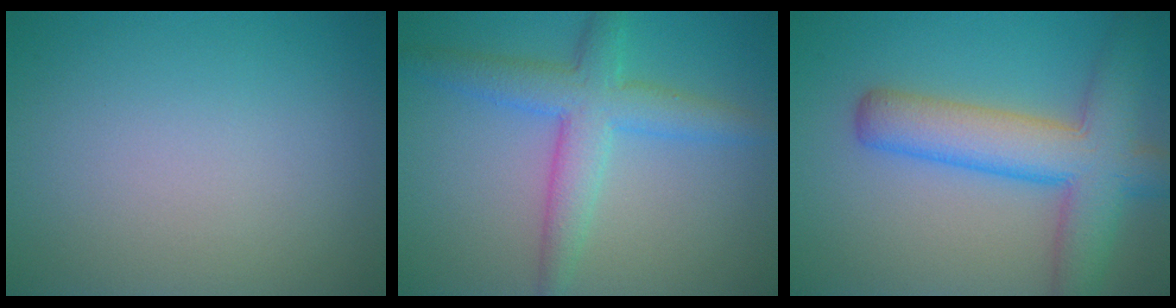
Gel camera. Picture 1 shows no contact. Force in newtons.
{"total": 4.9, "press": 4.9, "slide": 0.1}
{"total": 7.9, "press": 7.9, "slide": 0.3}